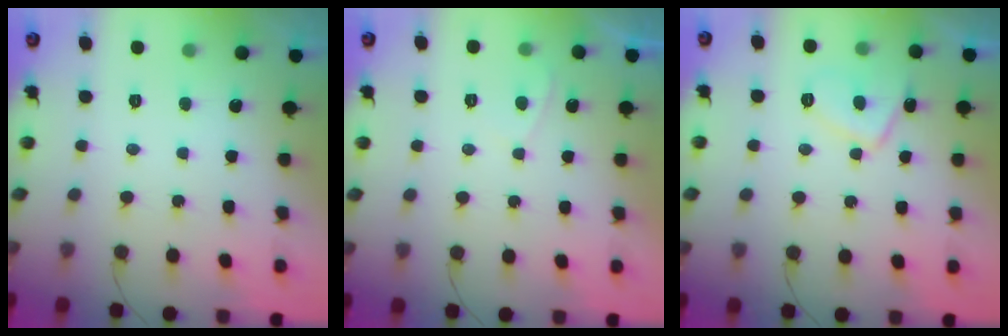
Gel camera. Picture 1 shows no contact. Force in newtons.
{"total": 0.7, "press": 0.6, "slide": 0.5}
{"total": 6.8, "press": 6.7, "slide": 1.4}